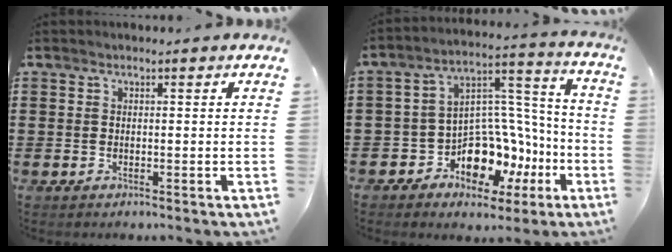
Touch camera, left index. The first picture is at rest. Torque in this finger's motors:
{"motor_torque": [1.58, 0.56, 0.72, 0.14]}